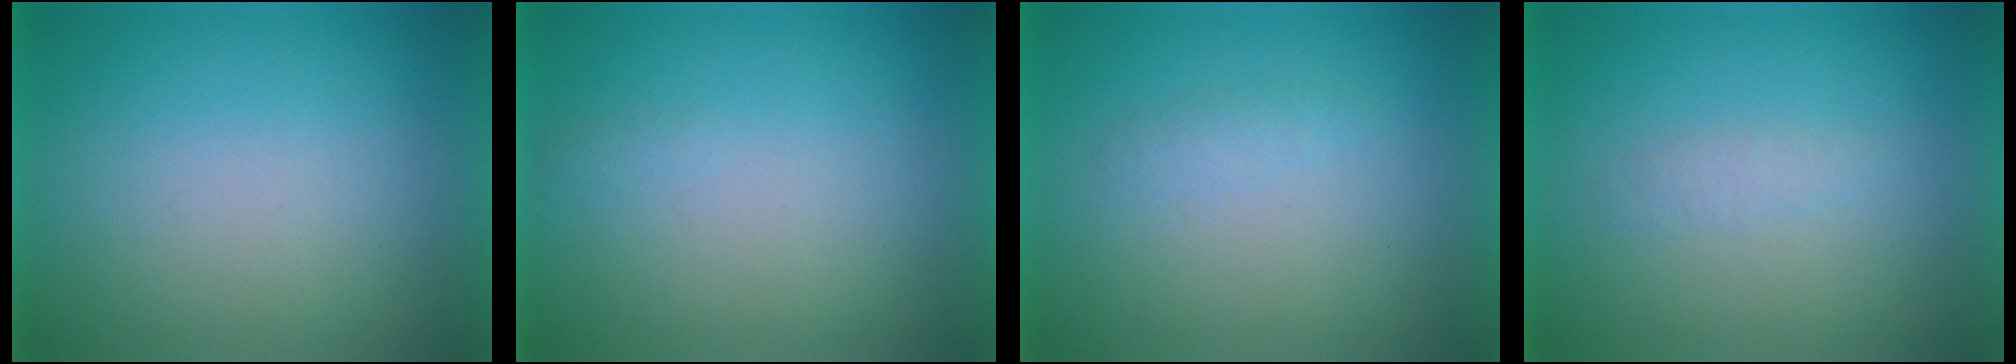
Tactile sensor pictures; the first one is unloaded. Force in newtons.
{"total": 1.1}
{"total": 1.2}
{"total": 1.3}